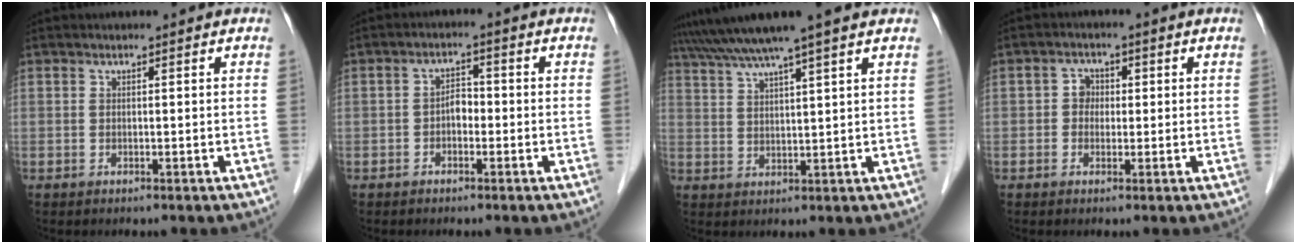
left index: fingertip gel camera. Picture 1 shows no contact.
{"total": 2.5, "force": [-0.8, 1.5, 1.8], "torque": [-0.027, 0.012, -0.016]}
{"total": 9.5, "force": [7.8, -1.3, 5.2], "torque": [-0.096, 0.028, 0.121]}
{"total": 2.5, "force": [0.0, 2.2, 1.2], "torque": [-0.015, 0.008, -0.003]}